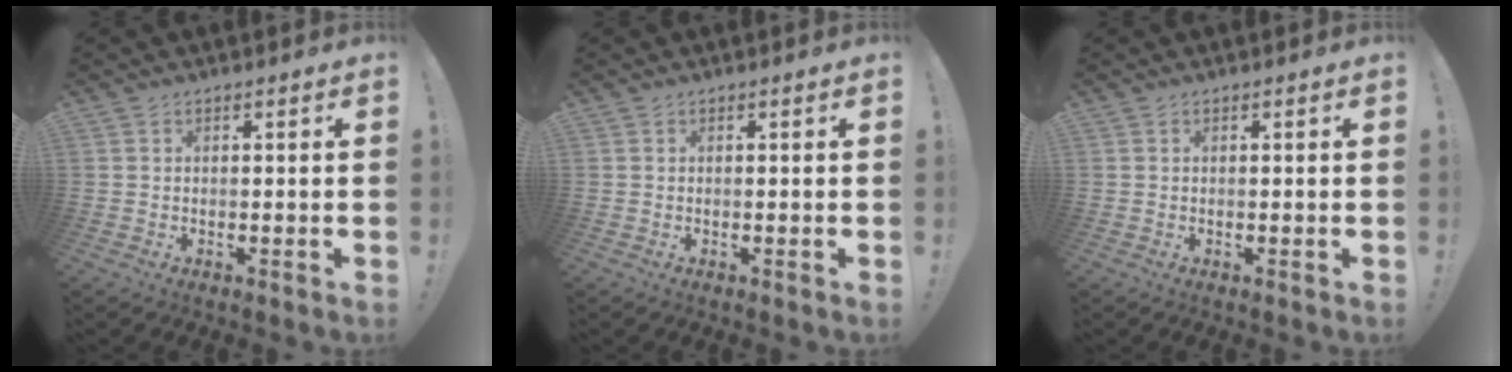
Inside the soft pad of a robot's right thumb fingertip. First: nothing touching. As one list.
[{"total": 0.0}, {"total": 0.0}]